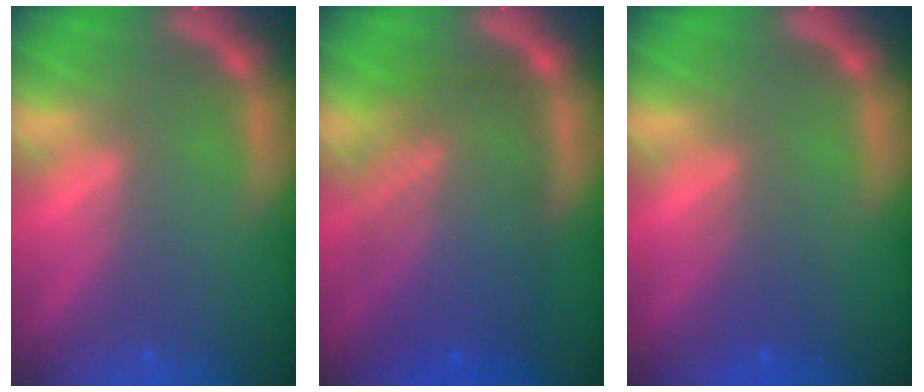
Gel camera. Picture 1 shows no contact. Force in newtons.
{"total": 10.1}
{"total": 2.0}